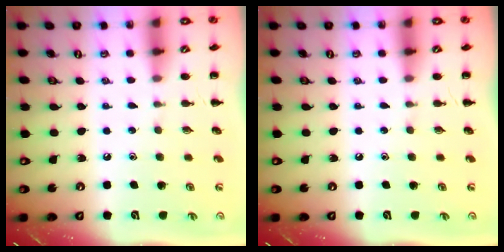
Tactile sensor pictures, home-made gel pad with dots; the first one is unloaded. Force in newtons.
{"total": 0.0}